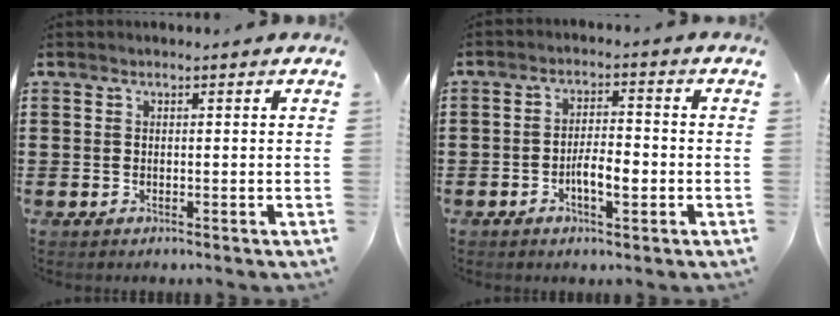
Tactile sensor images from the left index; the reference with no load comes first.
{"total": 4.3, "force": [-1.5, 1.6, 3.7], "torque": [-0.067, 0.007, -0.029]}